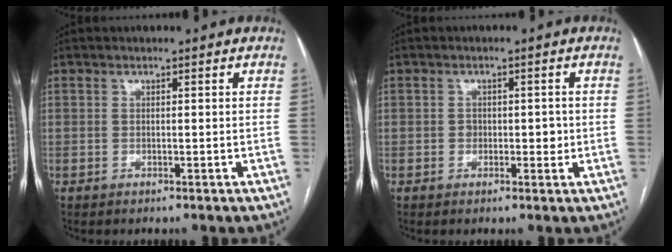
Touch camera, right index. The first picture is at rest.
{"total": 2.3, "force": [-0.2, 1.5, 1.7], "torque": [-0.020, 0.004, -0.002]}